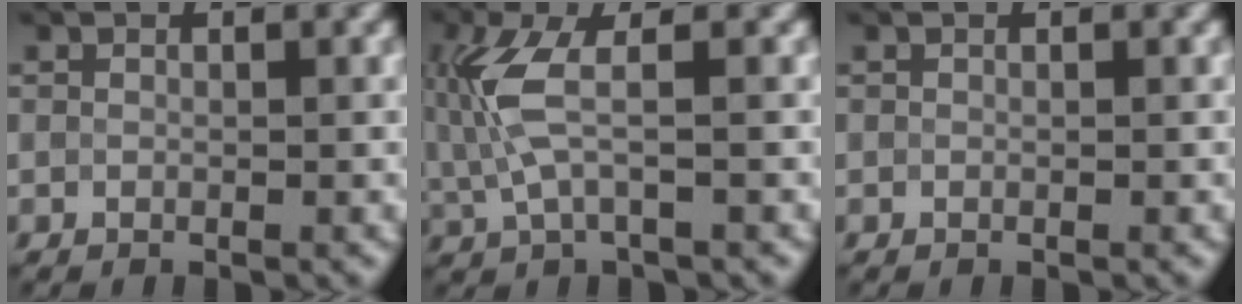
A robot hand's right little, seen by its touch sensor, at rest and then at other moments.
{"total": 4.7, "force": [0.4, 1.6, 4.4], "torque": [-0.118, -0.002, 0.009]}
{"total": 0.0}